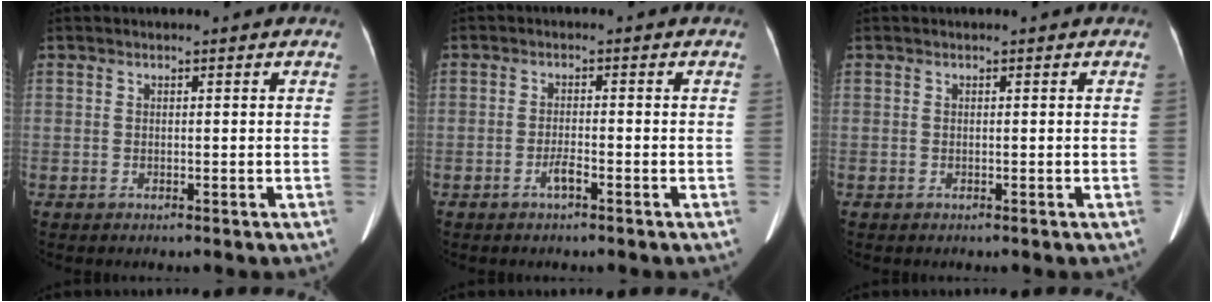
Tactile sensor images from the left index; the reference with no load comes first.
{"total": 1.8, "force": [-1.2, 0.2, 1.4], "torque": [-0.026, 0.001, -0.025]}
{"total": 0.0}